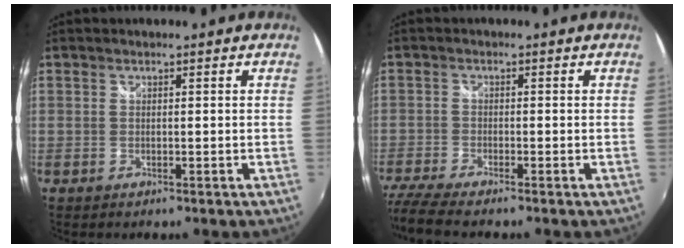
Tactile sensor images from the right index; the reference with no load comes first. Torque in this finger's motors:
{"motor_torque": [0.22, -0.23, -0.07, -0.01]}